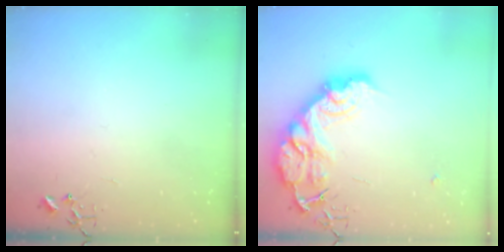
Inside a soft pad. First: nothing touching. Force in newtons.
{"total": 25.5, "press": 25.4, "slide": 2.1}